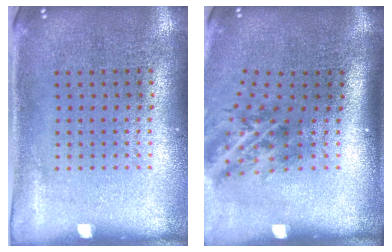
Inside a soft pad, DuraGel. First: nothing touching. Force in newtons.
{"total": 1.8, "press": 1.2, "slide": 1.4}